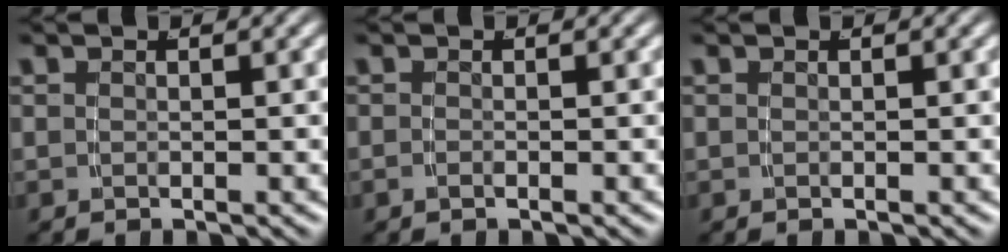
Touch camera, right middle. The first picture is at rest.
{"total": 0.5, "force": [-0.4, 0.2, 0.3], "torque": [-0.008, -0.002, -0.008]}
{"total": 0.0}